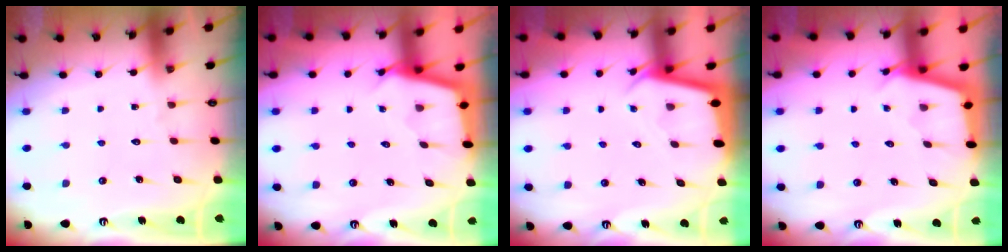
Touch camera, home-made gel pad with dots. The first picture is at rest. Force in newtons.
{"total": 2.5, "press": 2.5, "slide": 0.2}
{"total": 2.3, "press": 2.3, "slide": 0.1}
{"total": 3.0, "press": 3.0, "slide": 0.3}